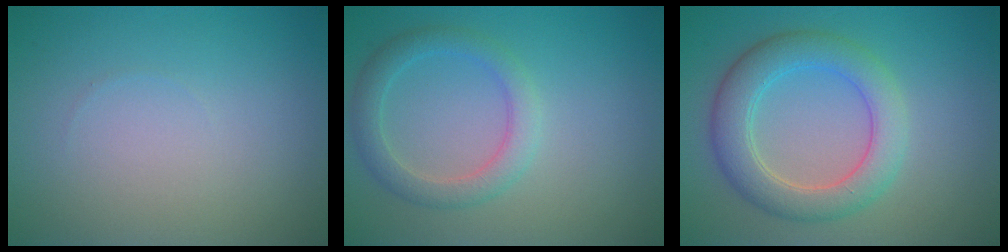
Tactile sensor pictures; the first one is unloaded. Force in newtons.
{"total": 2.9, "press": 2.9, "slide": 0.1}
{"total": 5.2, "press": 5.2, "slide": 0.2}